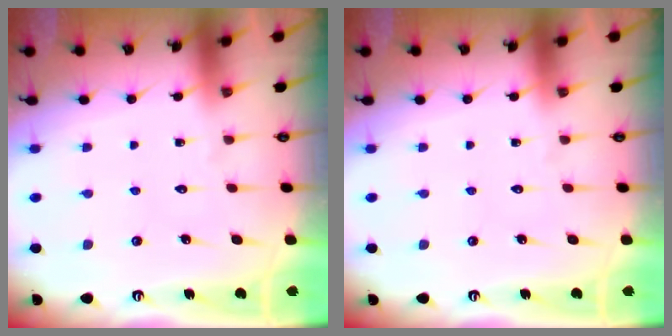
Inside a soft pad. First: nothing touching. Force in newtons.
{"total": 0.0}